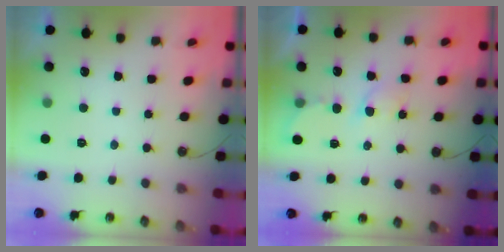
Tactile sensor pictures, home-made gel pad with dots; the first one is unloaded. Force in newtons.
{"total": 4.2, "press": 4.2, "slide": 0.6}